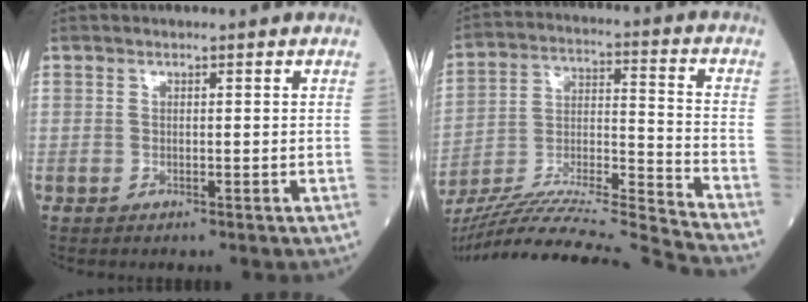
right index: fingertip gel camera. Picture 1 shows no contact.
{"total": 25.6, "force": [-24.0, -2.5, 8.7], "torque": [-0.158, -0.034, -0.389]}